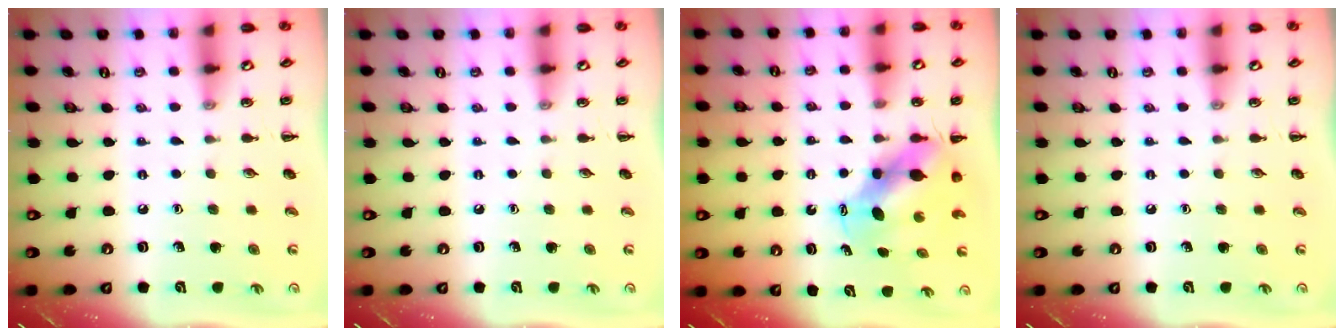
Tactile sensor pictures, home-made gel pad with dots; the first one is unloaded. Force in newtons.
{"total": 0.0}
{"total": 6.6, "press": 6.5, "slide": 1.3}
{"total": 0.0}